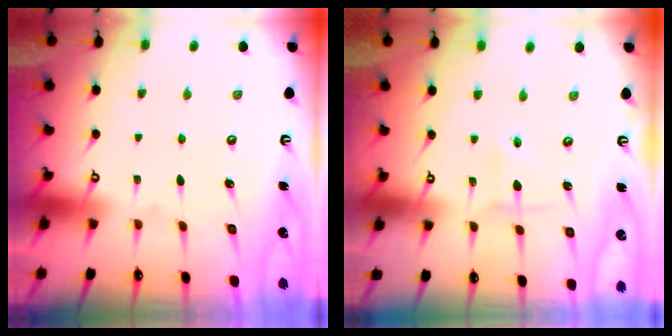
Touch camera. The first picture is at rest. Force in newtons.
{"total": 2.2, "press": 2.1, "slide": 0.6}